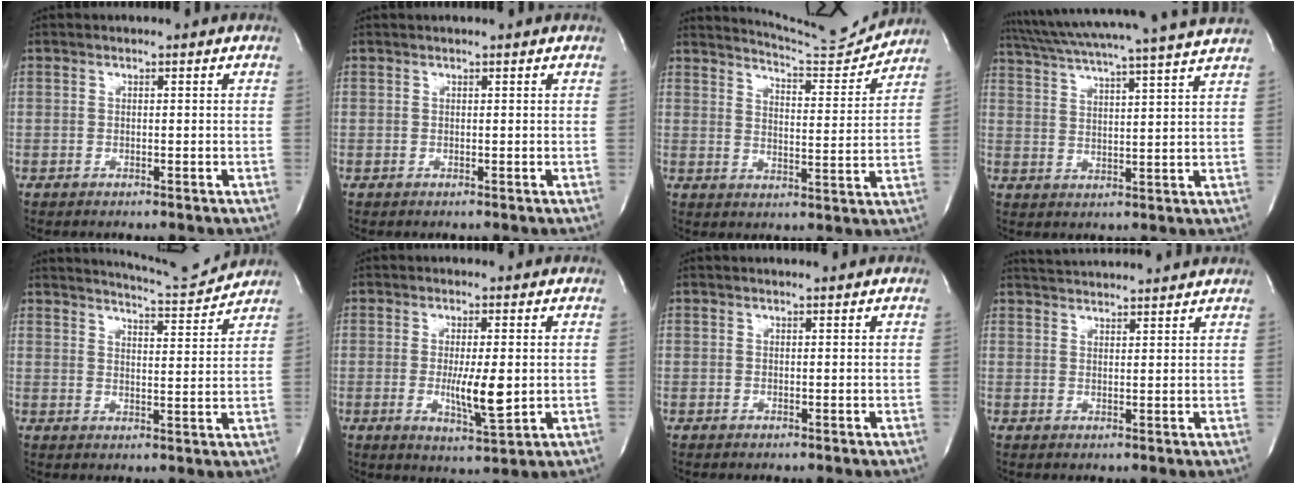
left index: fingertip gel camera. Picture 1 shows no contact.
{"total": 1.6, "force": [1.4, -0.2, 0.6], "torque": [-0.010, 0.015, 0.020]}
{"total": 10.1, "force": [10.0, -1.1, 0.2], "torque": [-0.016, -0.034, 0.146]}
{"total": 20.7, "force": [18.6, -1.6, 9.0], "torque": [-0.163, -0.017, 0.257]}
{"total": 7.7, "force": [7.6, -0.8, 0.6], "torque": [-0.022, -0.016, 0.109]}
{"total": 6.2, "force": [-0.3, 0.9, 6.2], "torque": [-0.109, -0.018, -0.004]}
{"total": 0.9, "force": [0.9, -0.2, 0.2], "torque": [-0.005, 0.000, 0.014]}
{"total": 10.2, "force": [9.8, 0.0, 2.8], "torque": [-0.052, 0.025, 0.135]}